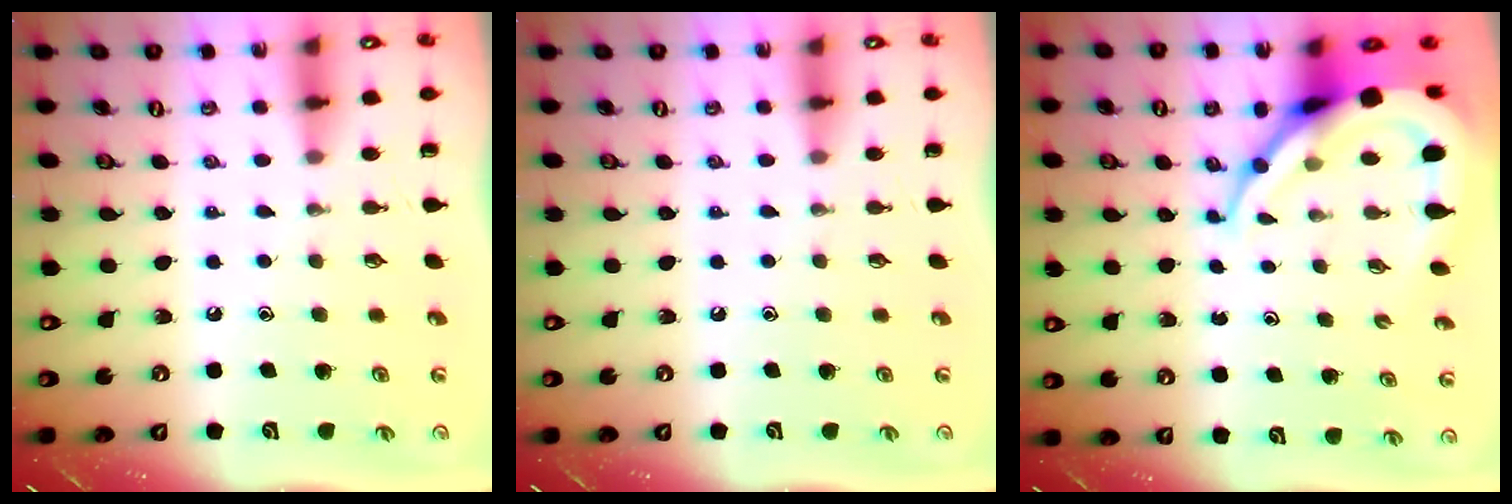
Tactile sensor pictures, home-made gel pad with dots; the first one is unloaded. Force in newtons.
{"total": 0.0}
{"total": 13.1, "press": 13.1, "slide": 1.5}